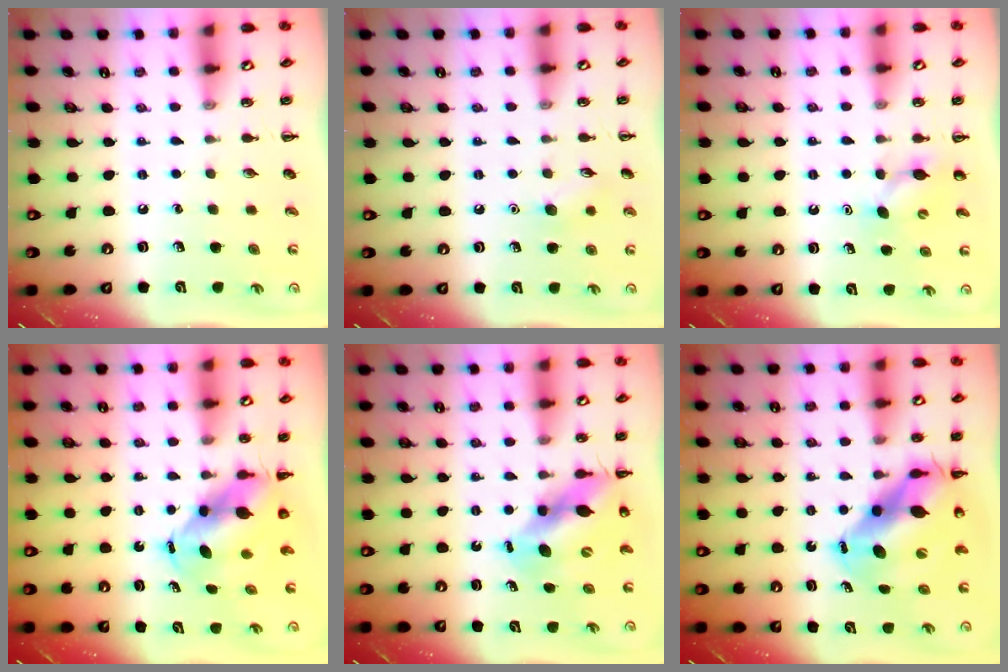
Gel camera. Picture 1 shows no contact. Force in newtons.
{"total": 6.8, "press": 6.6, "slide": 1.4}
{"total": 5.1, "press": 5.0, "slide": 1.3}
{"total": 6.6, "press": 6.3, "slide": 1.8}
{"total": 10.7, "press": 10.3, "slide": 2.7}
{"total": 12.1, "press": 11.6, "slide": 3.1}